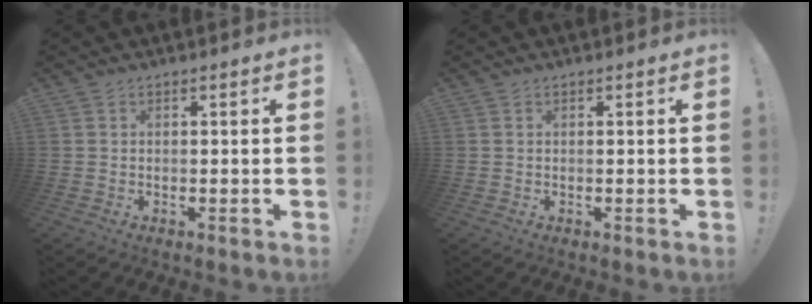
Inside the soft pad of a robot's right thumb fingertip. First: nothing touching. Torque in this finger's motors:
{"motor_torque": [-0.15, 0.11, 0.01, -0.02, 0.01]}